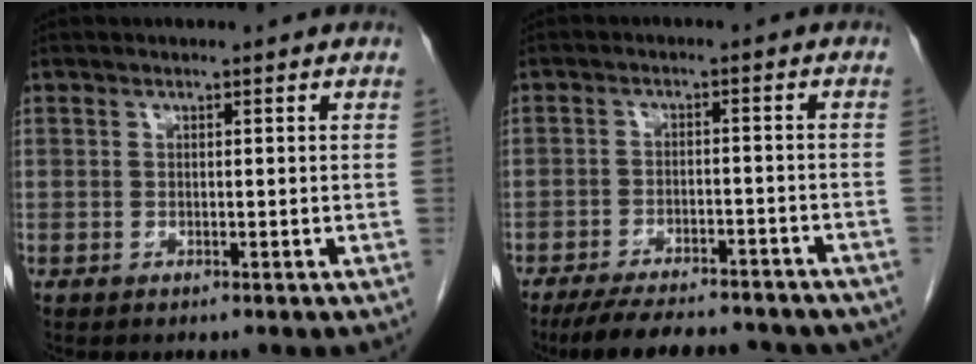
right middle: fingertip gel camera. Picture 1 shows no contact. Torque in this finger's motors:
{"motor_torque": [1.09, -1.05, 0.45, 0.12]}